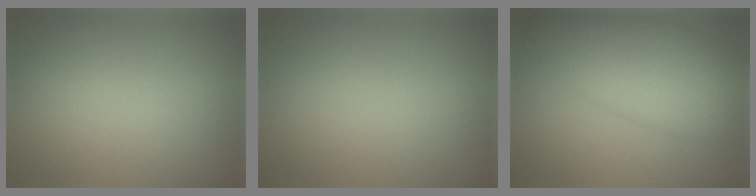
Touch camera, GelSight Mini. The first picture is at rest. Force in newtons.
{"total": 0.0}
{"total": 9.0, "press": 9.0, "slide": 0.0}